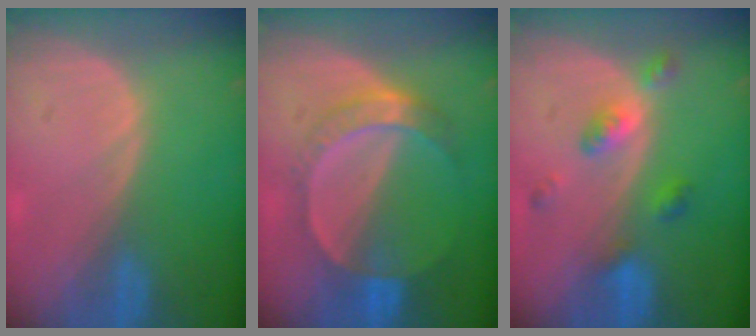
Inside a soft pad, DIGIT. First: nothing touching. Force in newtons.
{"total": 7.3, "press": 6.4, "slide": 3.6}
{"total": 5.1, "press": 4.6, "slide": 2.2}